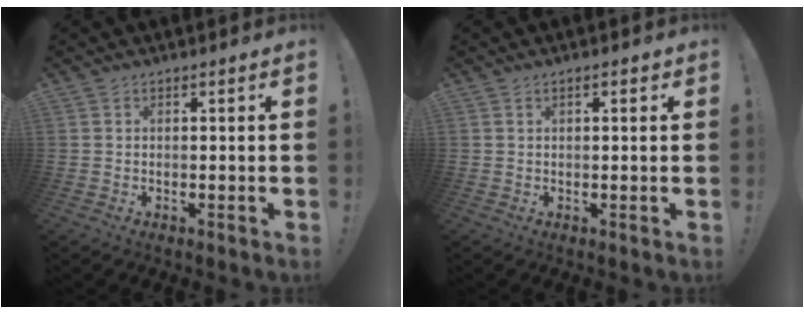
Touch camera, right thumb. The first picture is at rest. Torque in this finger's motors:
{"motor_torque": [0.19, 0.04, 0.04, 0.02, -0.03]}